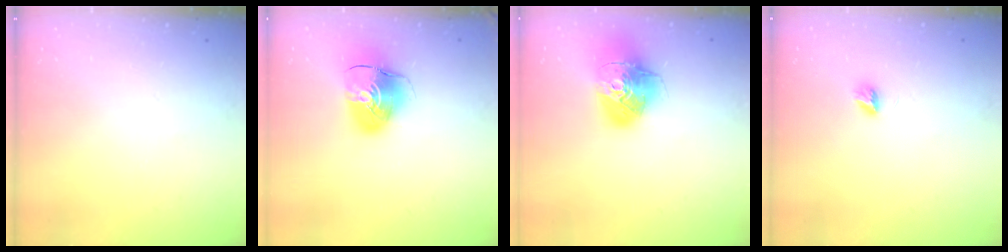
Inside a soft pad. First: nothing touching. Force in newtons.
{"total": 10.6, "press": 10.5, "slide": 1.5}
{"total": 17.5, "press": 17.4, "slide": 2.0}
{"total": 3.4, "press": 3.4, "slide": 0.4}